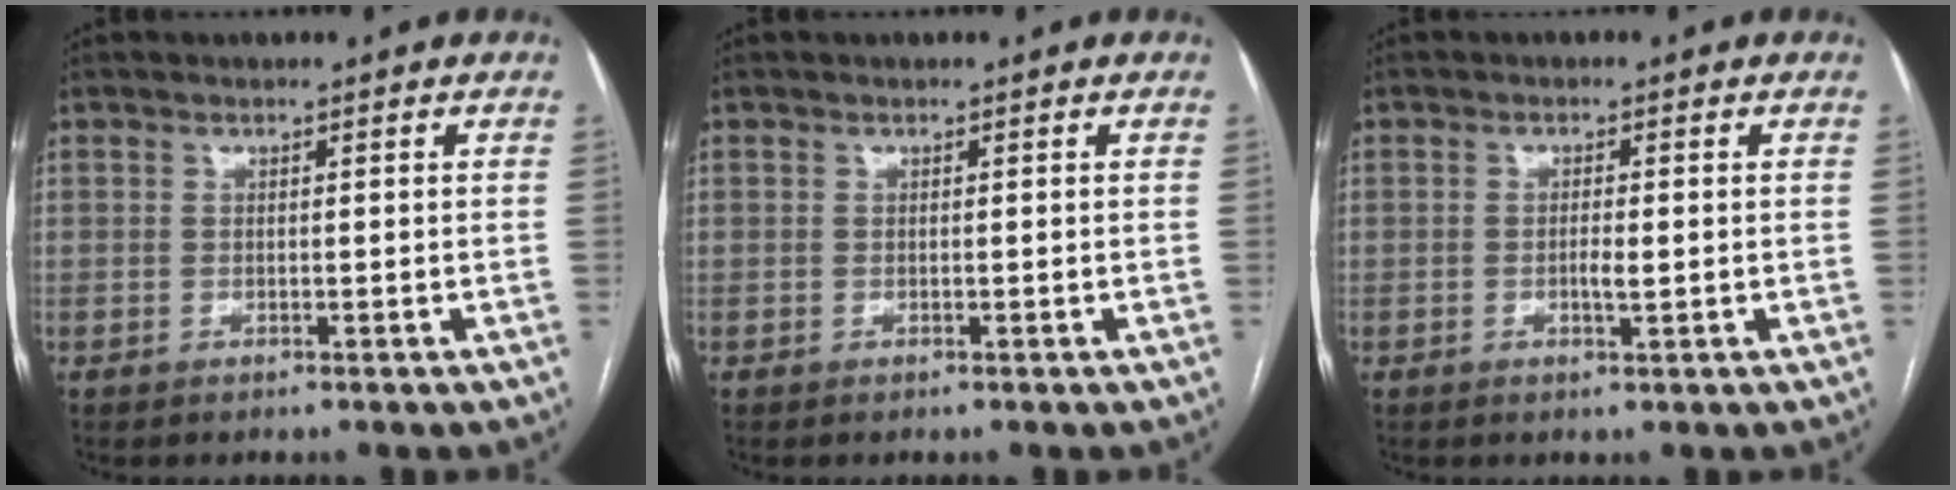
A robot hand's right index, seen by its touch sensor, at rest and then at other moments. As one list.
[{"total": 0.0}, {"total": 2.1, "force": [-0.3, 0.4, 2.0], "torque": [-0.039, -0.001, -0.005]}]